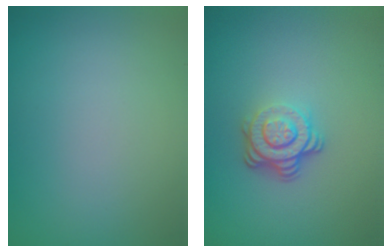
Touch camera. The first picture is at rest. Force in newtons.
{"total": 3.9, "press": 2.7, "slide": 2.9}